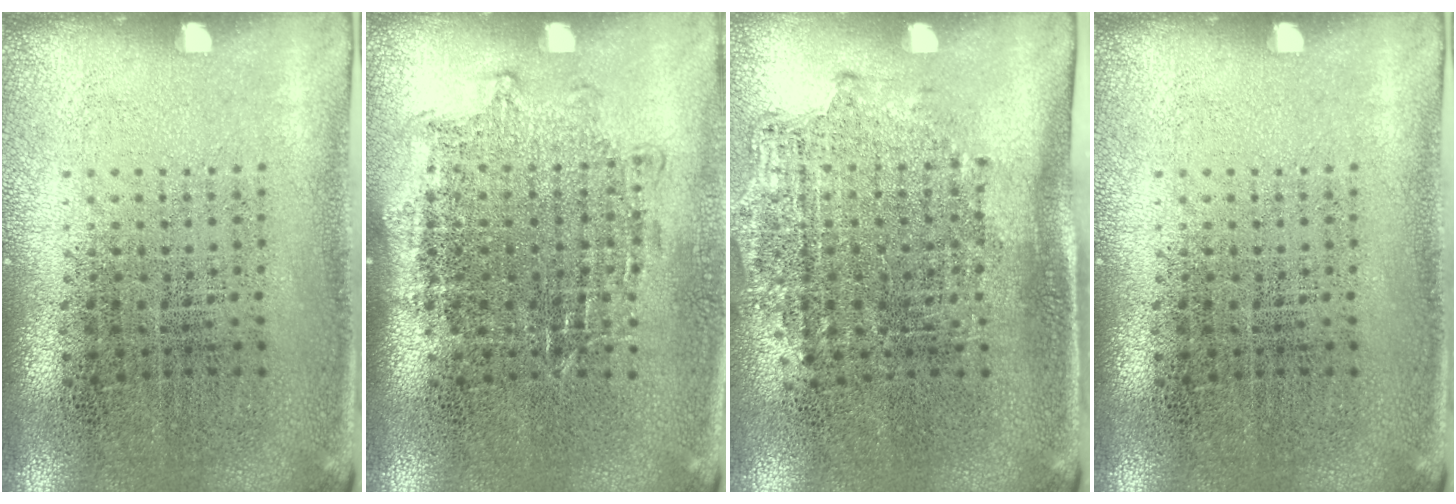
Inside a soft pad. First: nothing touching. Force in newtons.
{"total": 1.1, "press": 1.0, "slide": 0.5}
{"total": 1.4, "press": 1.1, "slide": 0.9}
{"total": 0.0}